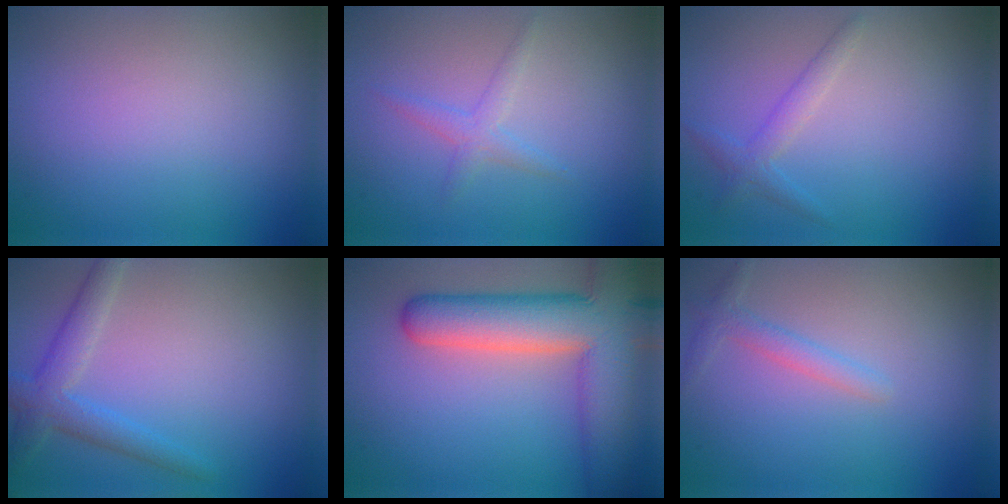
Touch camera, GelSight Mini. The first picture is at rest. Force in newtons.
{"total": 1.6, "press": 1.6, "slide": 0.1}
{"total": 1.7, "press": 1.7, "slide": 0.1}
{"total": 3.2, "press": 3.2, "slide": 0.1}
{"total": 10.9, "press": 10.8, "slide": 0.7}
{"total": 1.6, "press": 1.6, "slide": 0.1}